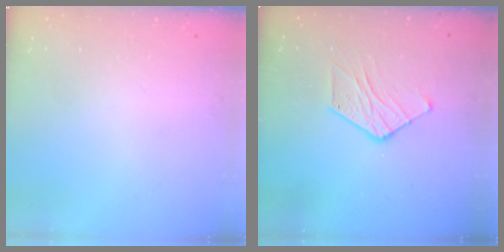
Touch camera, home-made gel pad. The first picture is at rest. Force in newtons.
{"total": 7.9, "press": 7.9, "slide": 0.6}